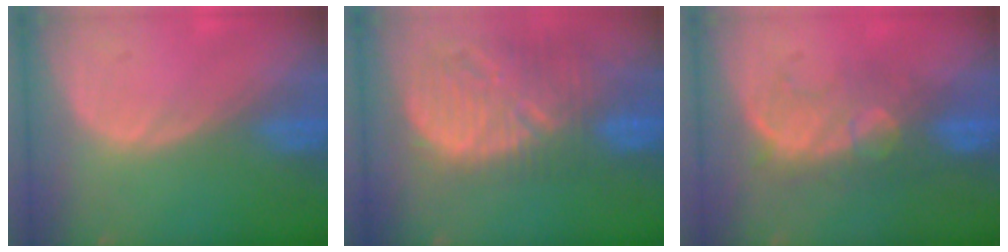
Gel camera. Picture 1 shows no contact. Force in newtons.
{"total": 13.0, "press": 11.4, "slide": 6.2}
{"total": 8.0, "press": 7.8, "slide": 1.9}